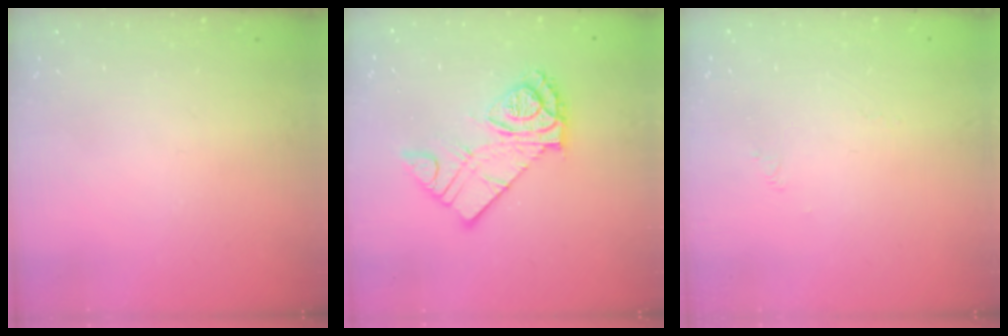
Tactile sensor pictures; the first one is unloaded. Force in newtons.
{"total": 12.9, "press": 12.9, "slide": 0.7}
{"total": 1.7, "press": 1.6, "slide": 0.4}